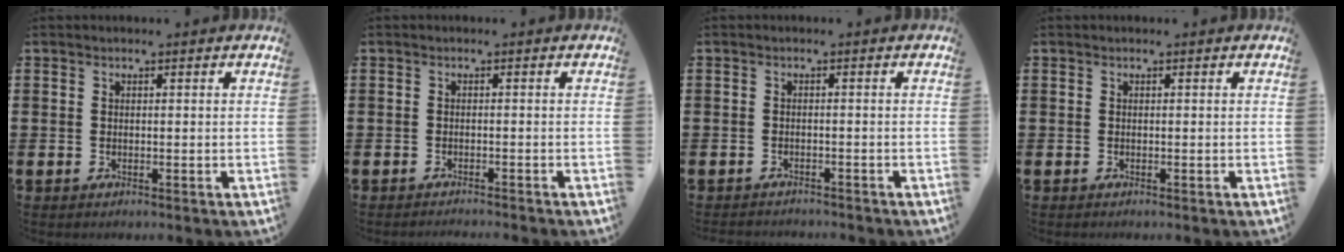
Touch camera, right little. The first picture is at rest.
{"total": 0.8, "force": [-0.8, -0.2, 0.0], "torque": [0.000, -0.001, -0.017]}
{"total": 1.0, "force": [-1.0, 0.0, -0.1], "torque": [-0.001, 0.002, -0.022]}
{"total": 0.0}